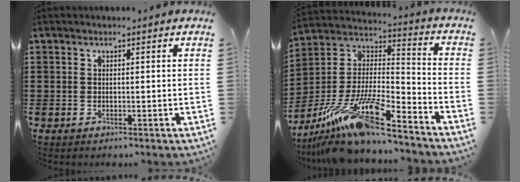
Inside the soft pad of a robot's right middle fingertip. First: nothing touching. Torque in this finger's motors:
{"motor_torque": [2.14, 0.00, 1.05, 0.21]}